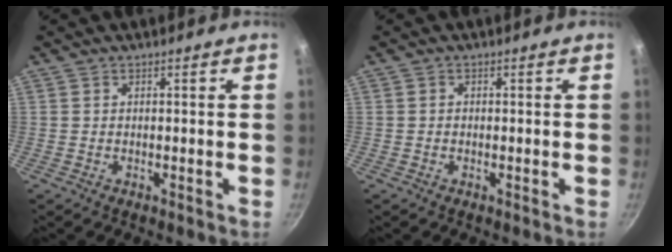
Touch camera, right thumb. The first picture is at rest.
{"total": 0.7, "force": [0.0, 0.6, 0.3], "torque": [-0.004, 0.005, 0.000]}